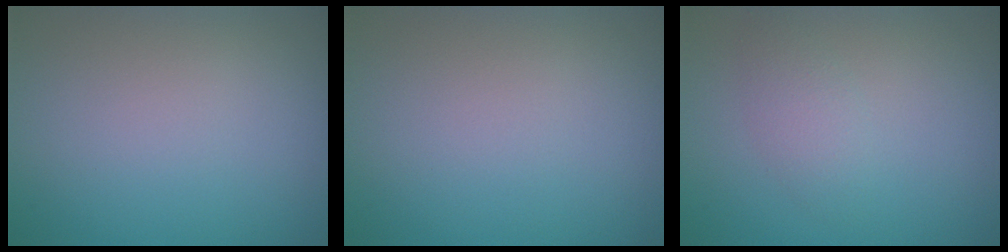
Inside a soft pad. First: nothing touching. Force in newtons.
{"total": 0.0}
{"total": 1.7, "press": 1.7, "slide": 0.0}